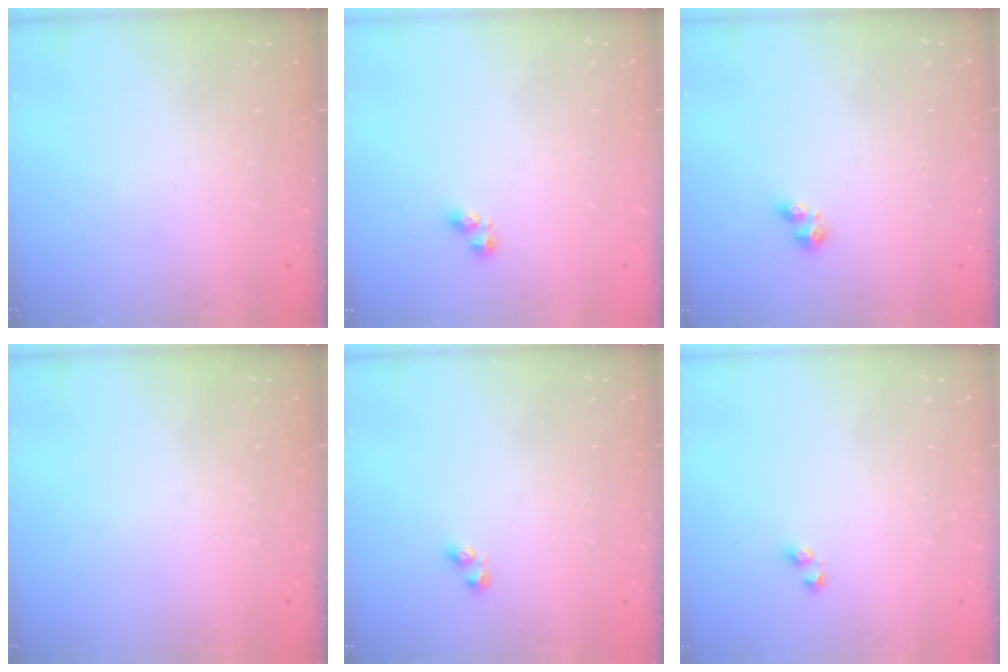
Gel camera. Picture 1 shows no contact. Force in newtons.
{"total": 3.4, "press": 3.4, "slide": 0.3}
{"total": 3.1, "press": 3.0, "slide": 0.5}
{"total": 0.0}
{"total": 2.9, "press": 2.6, "slide": 1.3}
{"total": 2.9, "press": 2.7, "slide": 1.1}